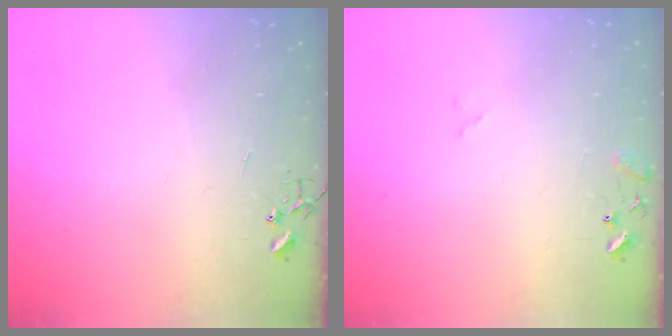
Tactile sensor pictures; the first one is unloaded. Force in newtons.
{"total": 9.5, "press": 9.5, "slide": 0.9}